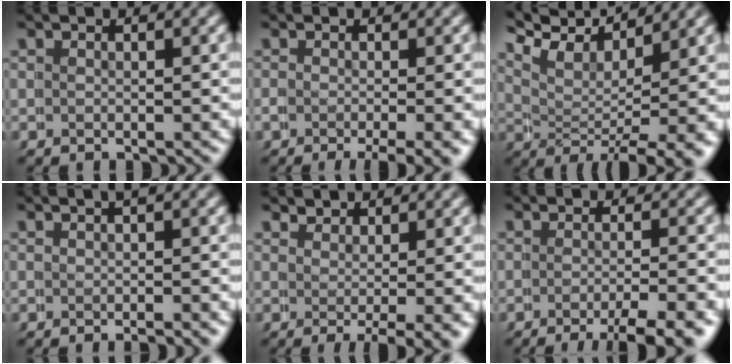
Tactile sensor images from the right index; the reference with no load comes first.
{"total": 2.8, "force": [-1.9, 0.6, 1.9], "torque": [-0.020, -0.003, -0.032]}
{"total": 7.4, "force": [4.2, 3.3, 5.1], "torque": [-0.095, 0.008, 0.057]}
{"total": 1.8, "force": [0.2, 0.6, 1.7], "torque": [-0.007, 0.019, -0.011]}
{"total": 1.4, "force": [0.2, -0.1, 1.4], "torque": [-0.014, -0.009, 0.009]}
{"total": 4.3, "force": [-2.8, 0.4, 3.2], "torque": [-0.041, -0.001, -0.049]}